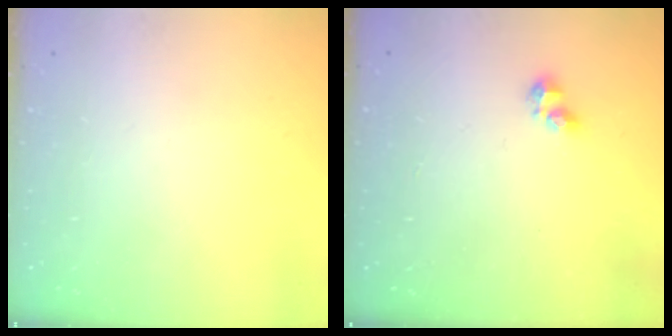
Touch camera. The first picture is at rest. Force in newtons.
{"total": 1.8, "press": 1.7, "slide": 0.5}